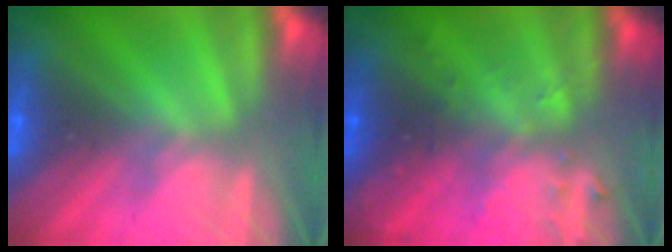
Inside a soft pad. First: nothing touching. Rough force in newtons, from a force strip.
{"total": 2.9}